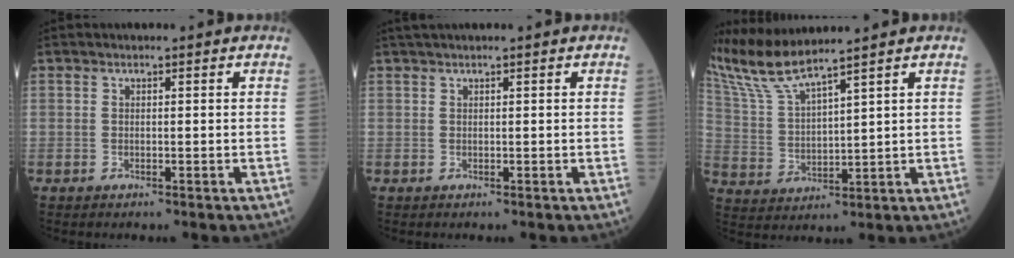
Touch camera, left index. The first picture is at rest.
{"total": 1.4, "force": [1.1, -0.2, 0.8], "torque": [-0.016, 0.018, 0.023]}
{"total": 8.2, "force": [7.5, -1.4, 3.2], "torque": [-0.086, 0.000, 0.162]}